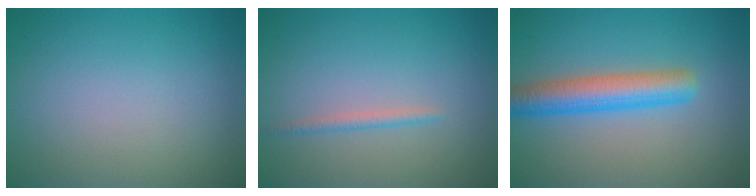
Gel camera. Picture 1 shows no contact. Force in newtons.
{"total": 1.0, "press": 1.0, "slide": 0.1}
{"total": 4.9, "press": 4.9, "slide": 0.1}